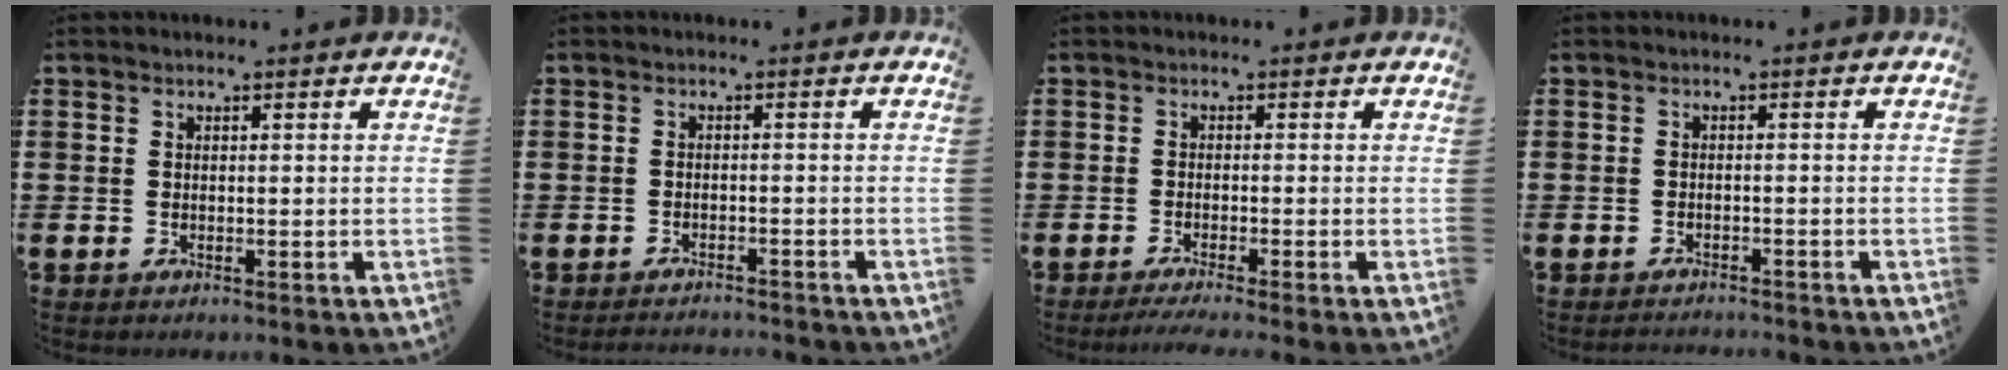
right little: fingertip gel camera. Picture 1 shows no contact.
{"total": 1.4, "force": [-1.4, 0.0, -0.1], "torque": [-0.003, 0.003, -0.029]}
{"total": 1.3, "force": [-1.0, 0.0, 0.9], "torque": [-0.014, 0.000, -0.018]}
{"total": 1.1, "force": [-1.1, -0.1, -0.1], "torque": [-0.001, 0.002, -0.023]}